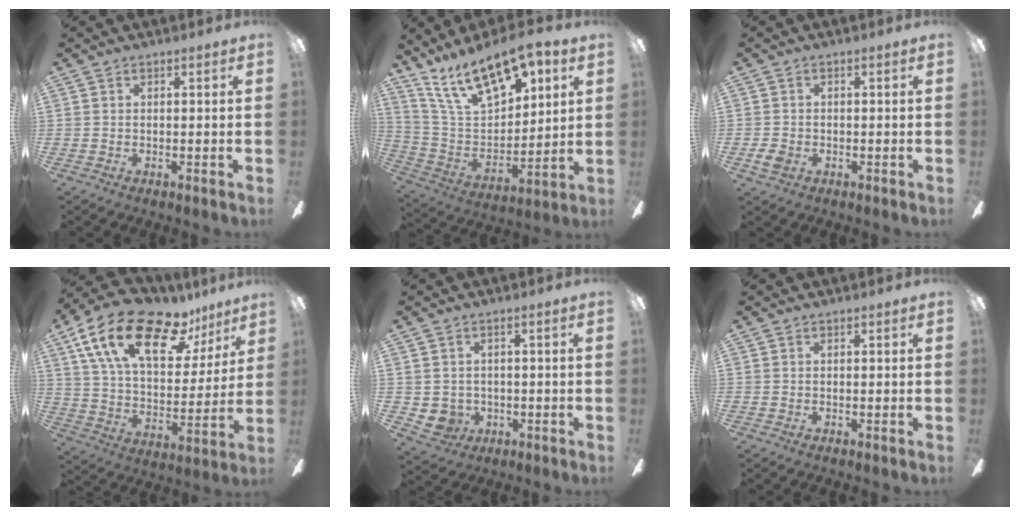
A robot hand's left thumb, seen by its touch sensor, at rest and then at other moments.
{"total": 19.7, "force": [13.9, 8.4, 11.2], "torque": [-0.218, -0.078, 0.249]}
{"total": 2.9, "force": [-0.9, 1.9, 2.0], "torque": [-0.052, 0.000, -0.022]}
{"total": 24.1, "force": [14.2, 11.1, 16.0], "torque": [-0.281, -0.069, 0.246]}
{"total": 3.9, "force": [0.2, 3.6, 1.4], "torque": [-0.055, 0.000, 0.000]}
{"total": 0.0}